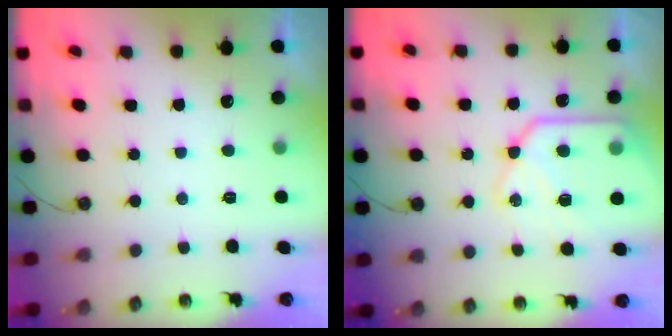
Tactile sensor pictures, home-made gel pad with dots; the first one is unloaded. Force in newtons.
{"total": 17.5, "press": 17.5, "slide": 1.5}